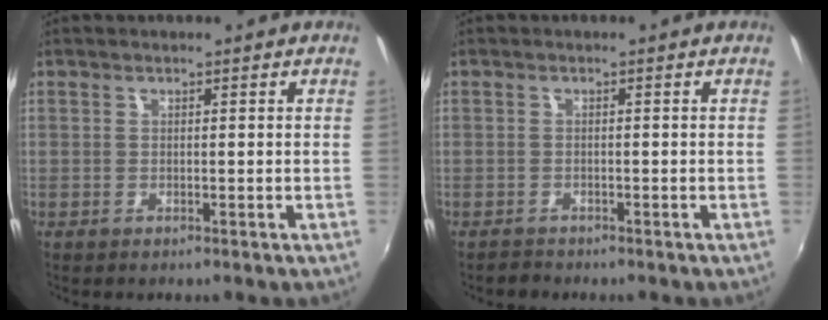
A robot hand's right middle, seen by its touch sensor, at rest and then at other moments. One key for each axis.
{"total": 1.4, "fx": -1.3, "fy": 0.4, "fz": -0.1, "tx": -0.003, "ty": 0.000, "tz": -0.024}